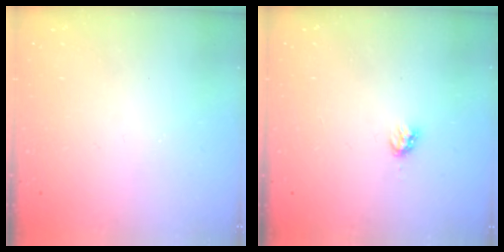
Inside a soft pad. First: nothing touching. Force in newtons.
{"total": 2.8, "press": 2.8, "slide": 0.2}